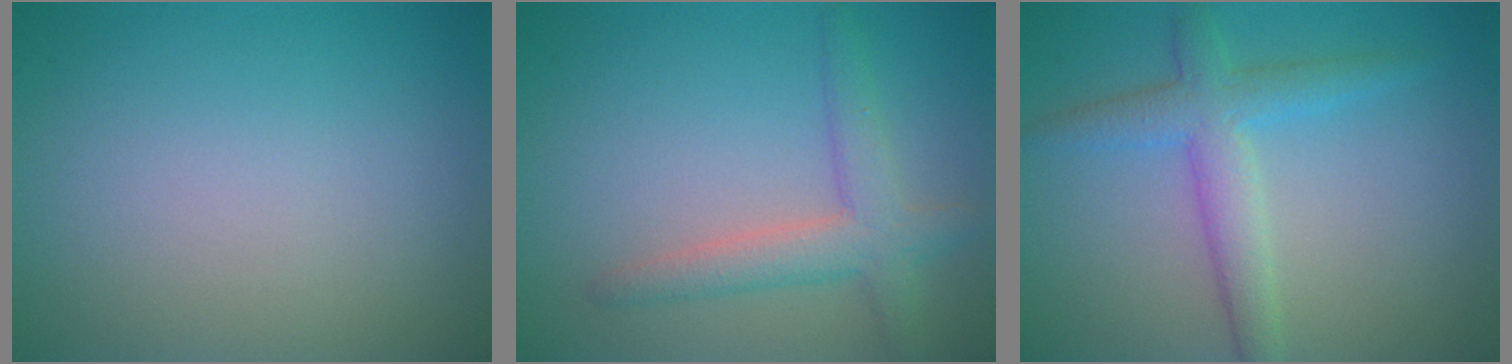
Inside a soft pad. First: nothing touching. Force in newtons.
{"total": 3.5, "press": 3.5, "slide": 0.2}
{"total": 3.8, "press": 3.8, "slide": 0.2}